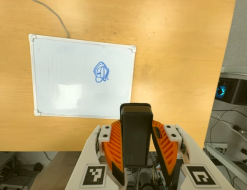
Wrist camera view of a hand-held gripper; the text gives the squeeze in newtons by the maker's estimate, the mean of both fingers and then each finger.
{"total": 3.9, "left": 3.0, "right": 4.8}